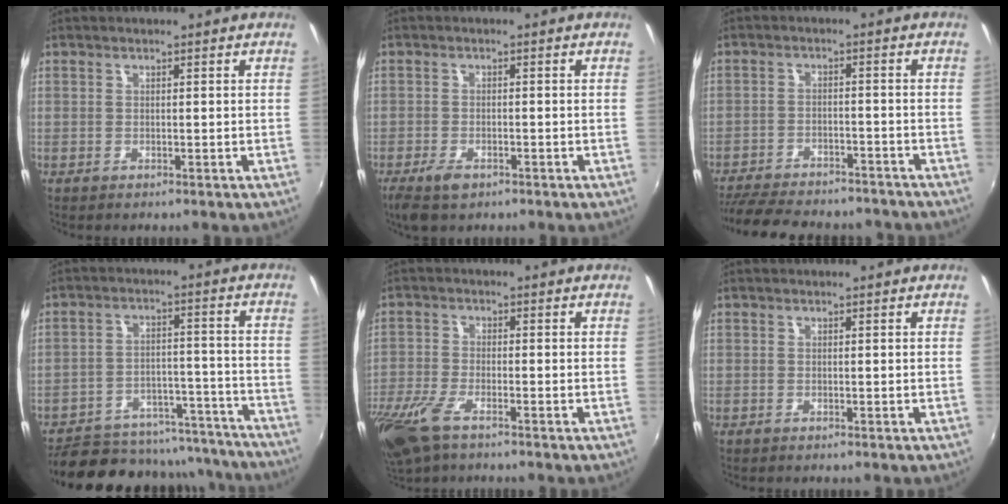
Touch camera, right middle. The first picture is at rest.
{"total": 5.1, "force": [-3.4, 2.3, 3.0], "torque": [-0.076, -0.017, -0.062]}
{"total": 18.1, "force": [-15.6, 5.4, 7.5], "torque": [-0.160, -0.018, -0.217]}
{"total": 25.0, "force": [-21.6, 9.4, 8.3], "torque": [-0.164, 0.034, -0.267]}
{"total": 10.9, "force": [-7.1, 4.0, 7.3], "torque": [-0.177, -0.038, -0.140]}
{"total": 0.0}